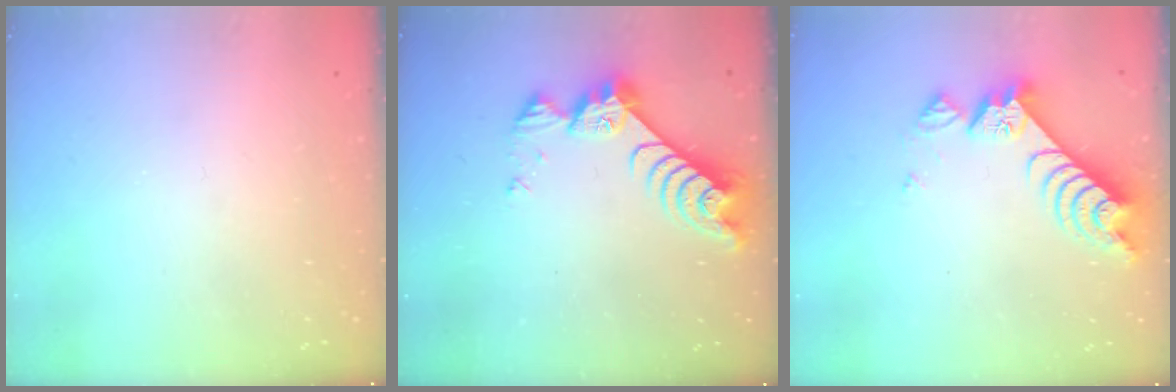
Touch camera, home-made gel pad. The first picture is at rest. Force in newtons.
{"total": 8.9, "press": 8.8, "slide": 0.8}
{"total": 8.4, "press": 8.3, "slide": 0.9}